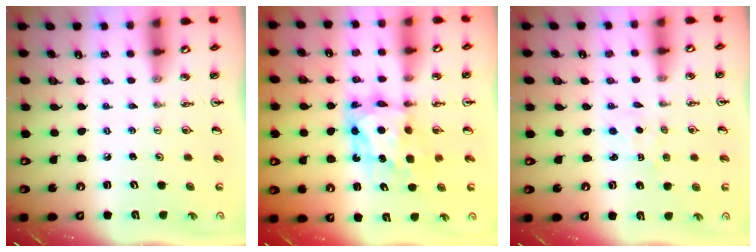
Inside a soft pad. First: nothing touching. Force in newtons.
{"total": 7.6, "press": 7.6, "slide": 0.7}
{"total": 1.8, "press": 1.7, "slide": 0.3}